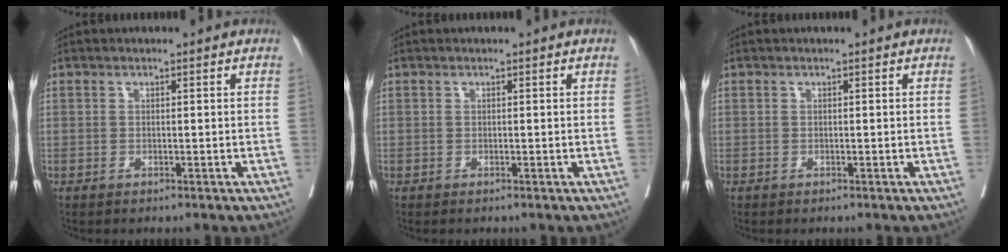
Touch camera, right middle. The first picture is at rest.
{"total": 0.0}
{"total": 0.0}